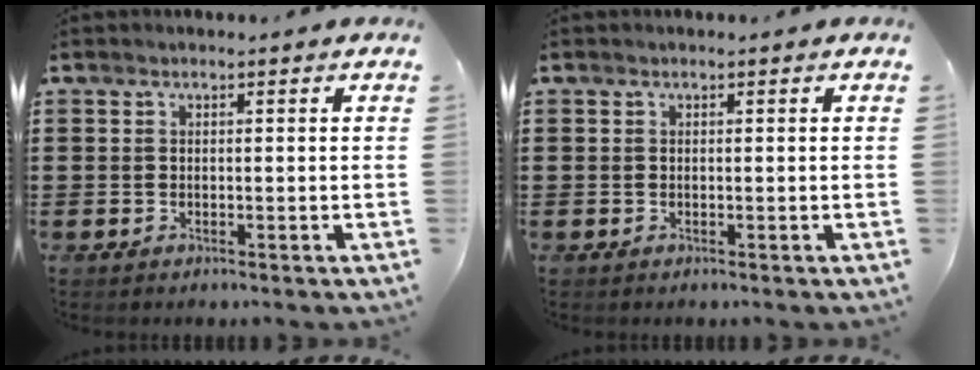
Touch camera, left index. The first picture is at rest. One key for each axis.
{"total": 0.0}